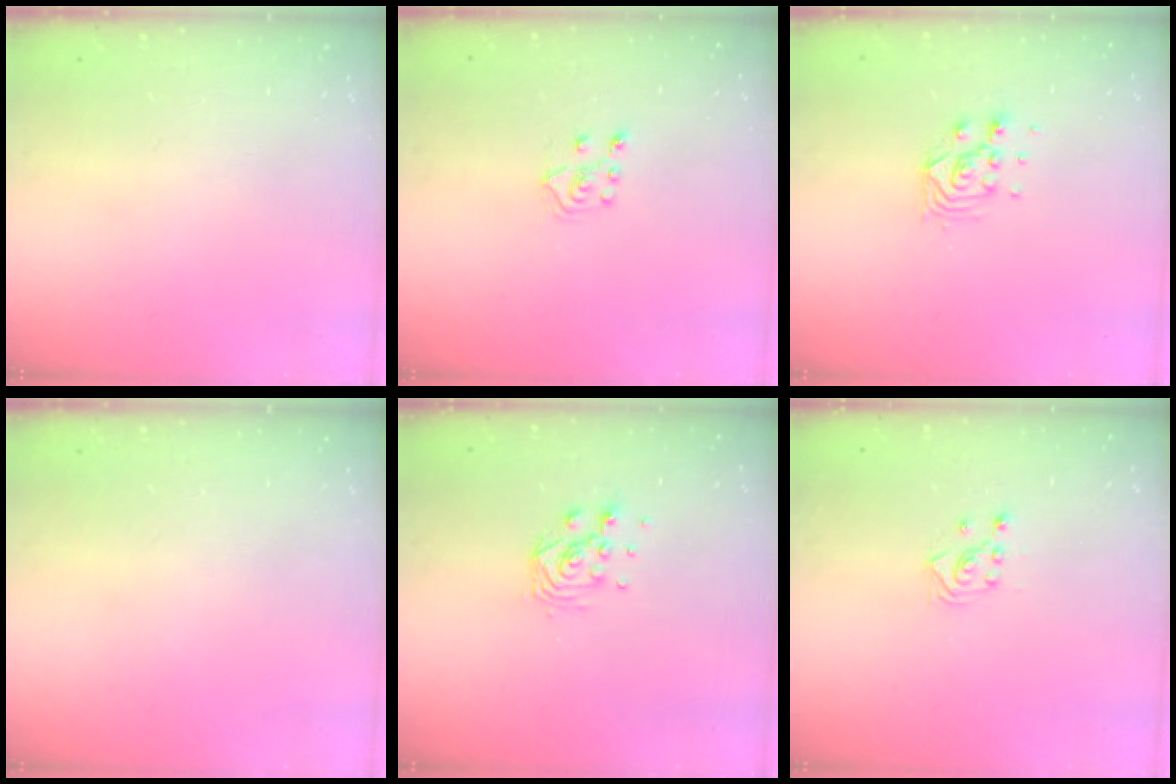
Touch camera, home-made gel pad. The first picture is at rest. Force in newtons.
{"total": 6.0, "press": 6.0, "slide": 0.4}
{"total": 7.4, "press": 7.3, "slide": 0.6}
{"total": 0.0}
{"total": 7.5, "press": 7.5, "slide": 0.4}
{"total": 2.9, "press": 2.9, "slide": 0.3}